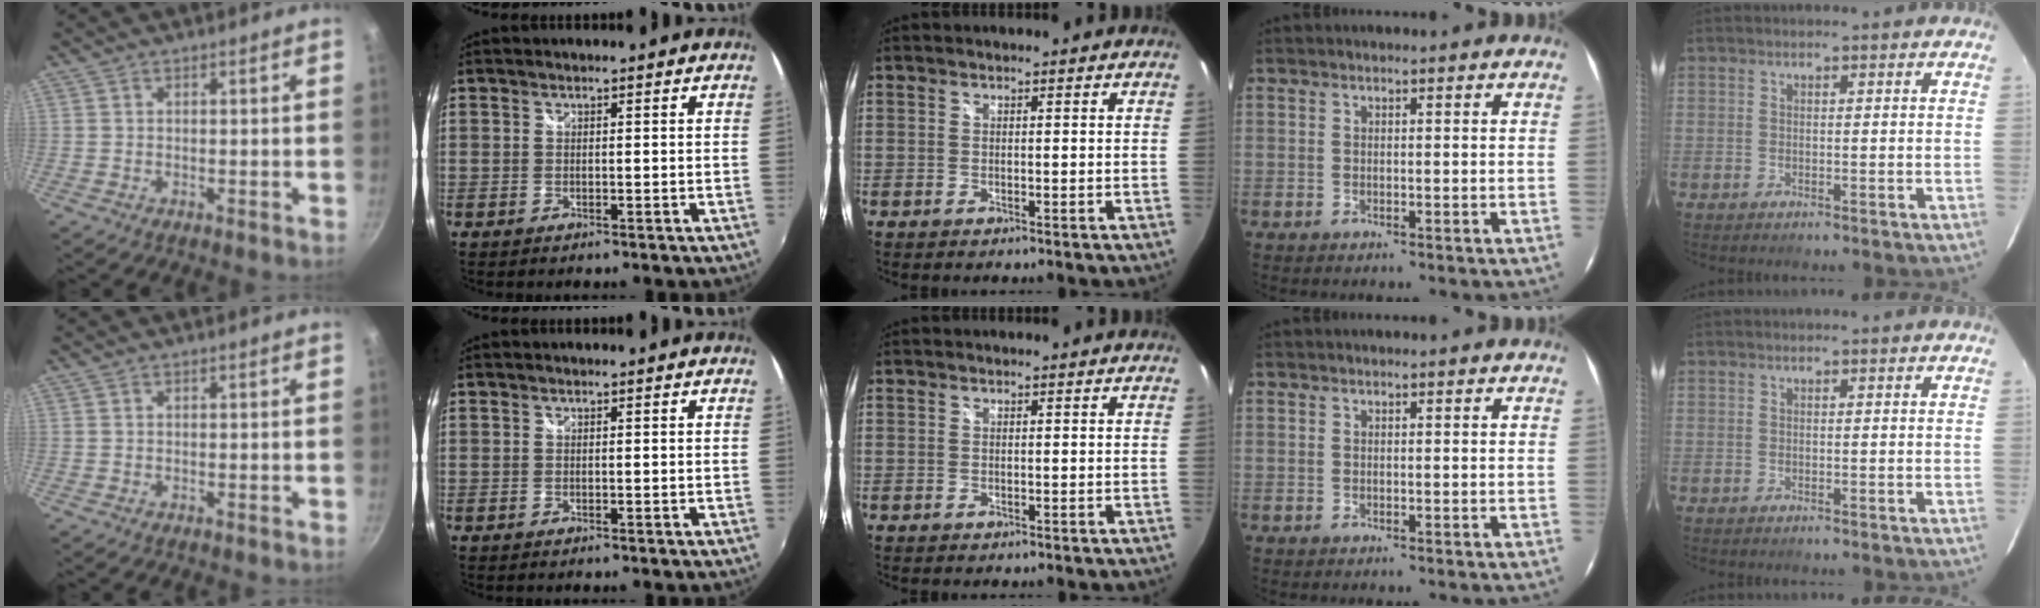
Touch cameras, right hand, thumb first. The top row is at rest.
{}